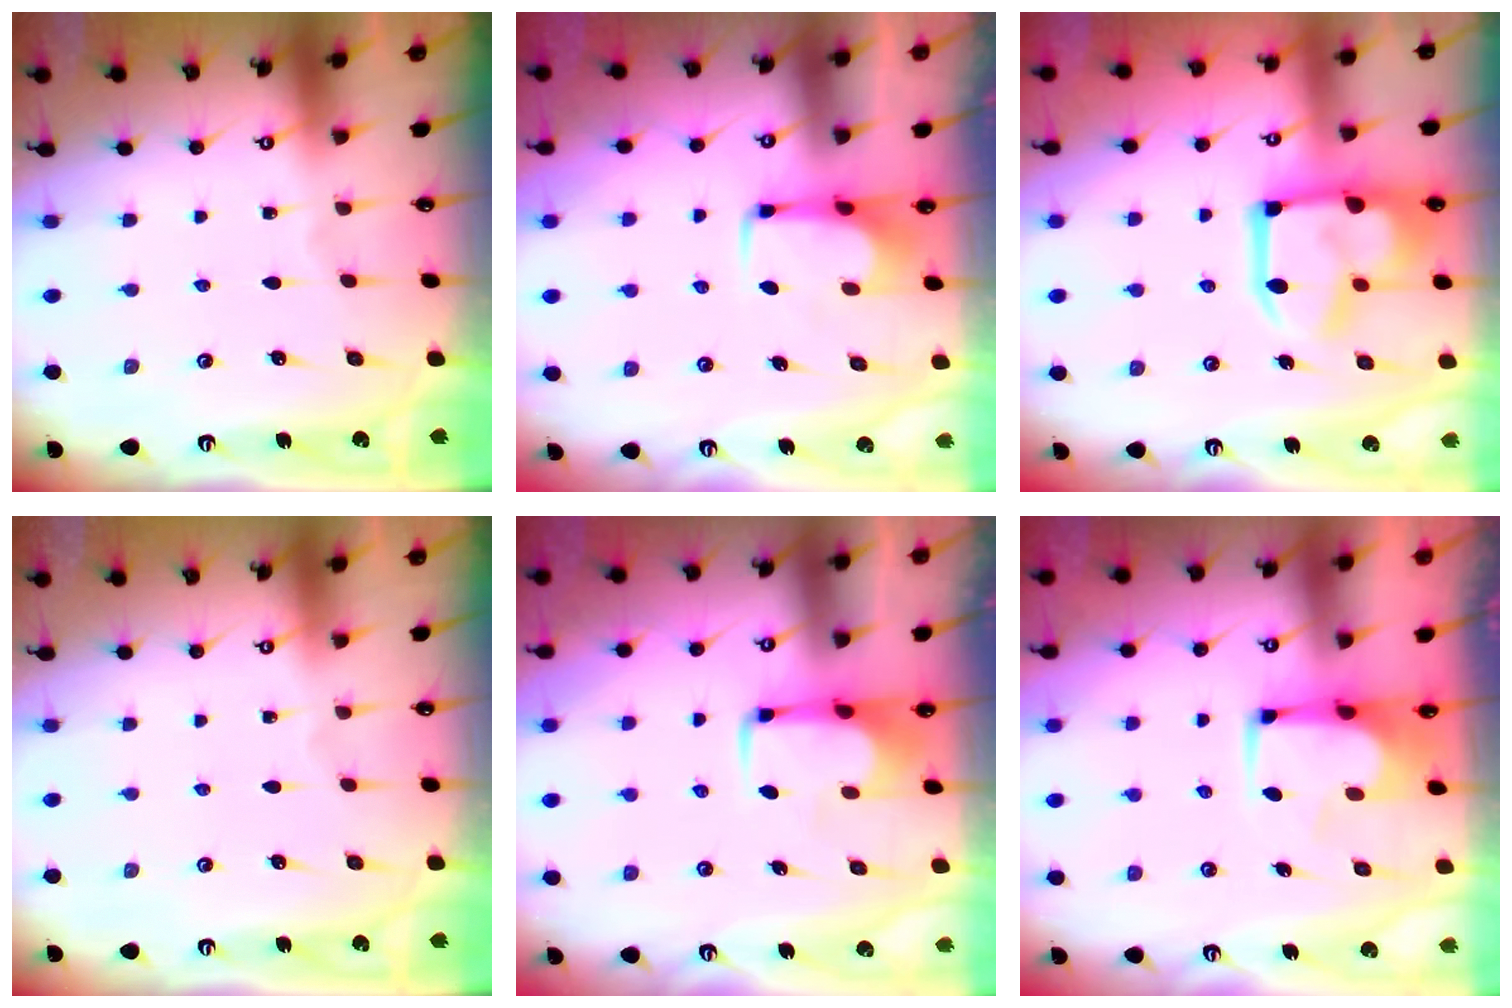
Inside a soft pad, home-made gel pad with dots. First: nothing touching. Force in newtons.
{"total": 1.7, "press": 1.6, "slide": 0.5}
{"total": 14.7, "press": 14.6, "slide": 1.8}
{"total": 0.0}
{"total": 1.9, "press": 1.9, "slide": 0.4}
{"total": 0.6, "press": 0.3, "slide": 0.5}